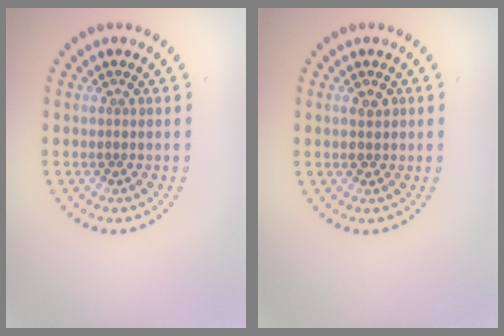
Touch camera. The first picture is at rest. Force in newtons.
{"total": 1.5, "press": 1.5, "slide": 0.0}